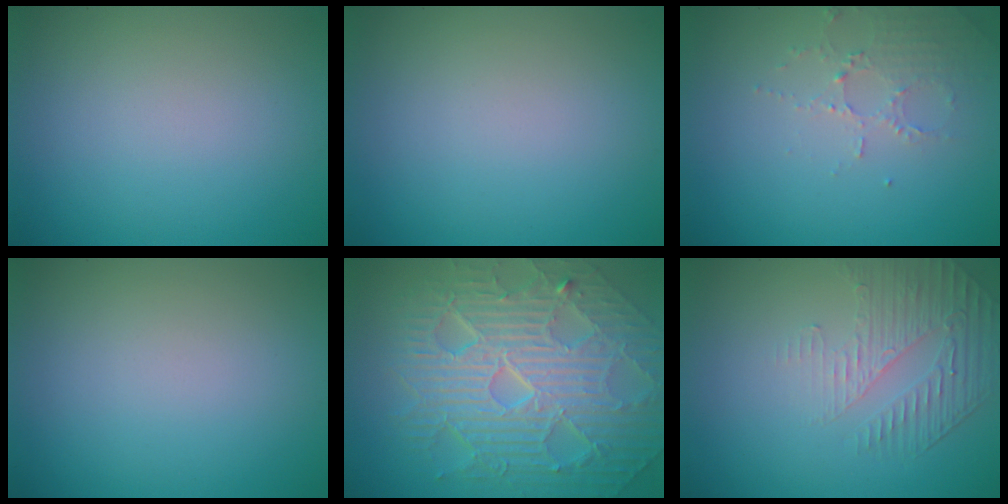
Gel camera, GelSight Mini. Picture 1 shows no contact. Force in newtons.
{"total": 0.0}
{"total": 2.1, "press": 2.1, "slide": 0.4}
{"total": 0.0}
{"total": 10.8, "press": 7.0, "slide": 8.2}
{"total": 1.9, "press": 1.3, "slide": 1.3}